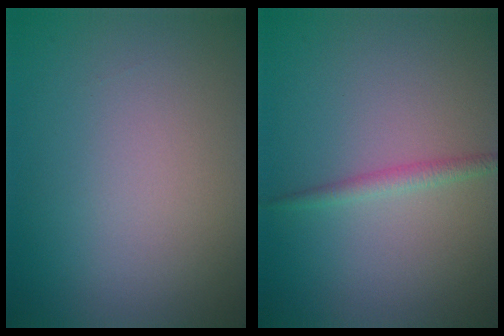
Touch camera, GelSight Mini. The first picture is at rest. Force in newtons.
{"total": 1.3, "press": 1.3, "slide": 0.0}